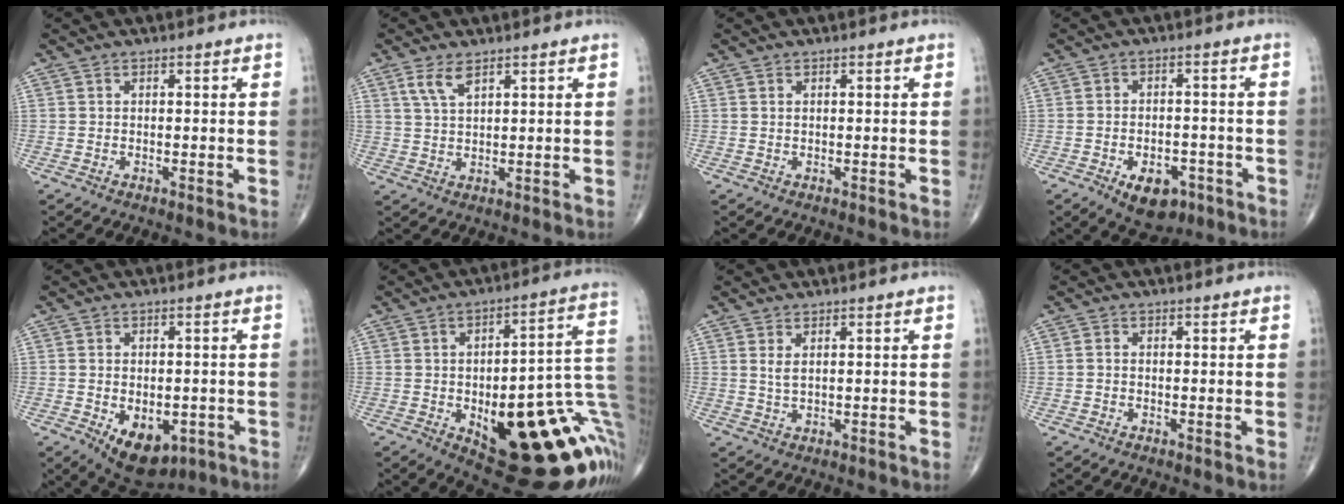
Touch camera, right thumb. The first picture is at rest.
{"total": 4.3, "force": [2.6, 1.7, 3.0], "torque": [-0.062, -0.006, 0.057]}
{"total": 0.0}
{"total": 8.3, "force": [-4.2, 4.9, 5.2], "torque": [-0.058, 0.019, -0.053]}
{"total": 10.6, "force": [-3.9, 6.4, 7.5], "torque": [-0.089, 0.001, -0.042]}
{"total": 28.8, "force": [-6.4, 10.7, 26.0], "torque": [-0.259, 0.025, -0.065]}
{"total": 1.8, "force": [0.7, 0.6, 1.5], "torque": [-0.030, -0.005, 0.020]}
{"total": 0.8, "force": [-0.2, 0.6, 0.5], "torque": [-0.007, 0.001, -0.007]}